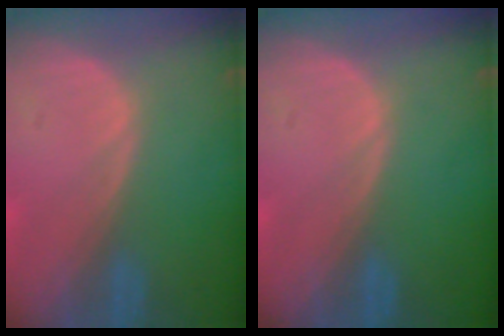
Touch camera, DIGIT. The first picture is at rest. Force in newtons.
{"total": 0.0}